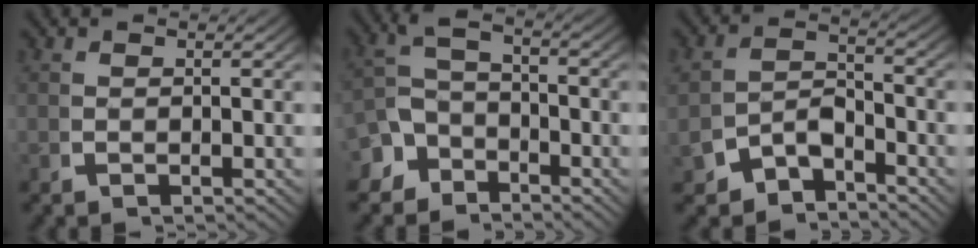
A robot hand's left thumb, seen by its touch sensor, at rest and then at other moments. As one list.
[{"total": 4.7, "force": [-2.2, 3.4, 2.3], "torque": [-0.045, -0.014, -0.040]}, {"total": 4.3, "force": [-2.6, 2.9, 1.9], "torque": [-0.033, -0.020, -0.039]}]